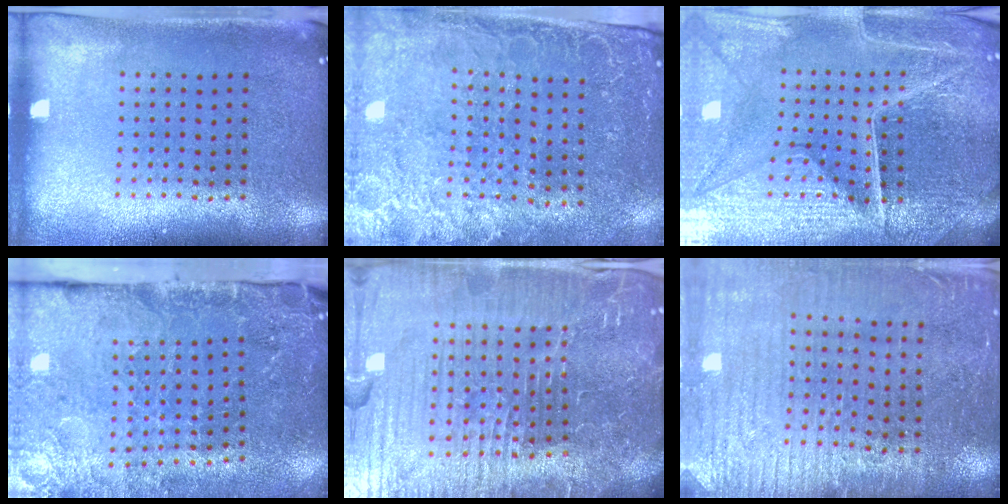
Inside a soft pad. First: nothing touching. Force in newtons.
{"total": 2.9, "press": 2.8, "slide": 0.8}
{"total": 5.2, "press": 4.9, "slide": 1.6}
{"total": 3.6, "press": 3.3, "slide": 1.3}
{"total": 7.5, "press": 6.7, "slide": 3.5}
{"total": 3.1, "press": 3.0, "slide": 0.9}